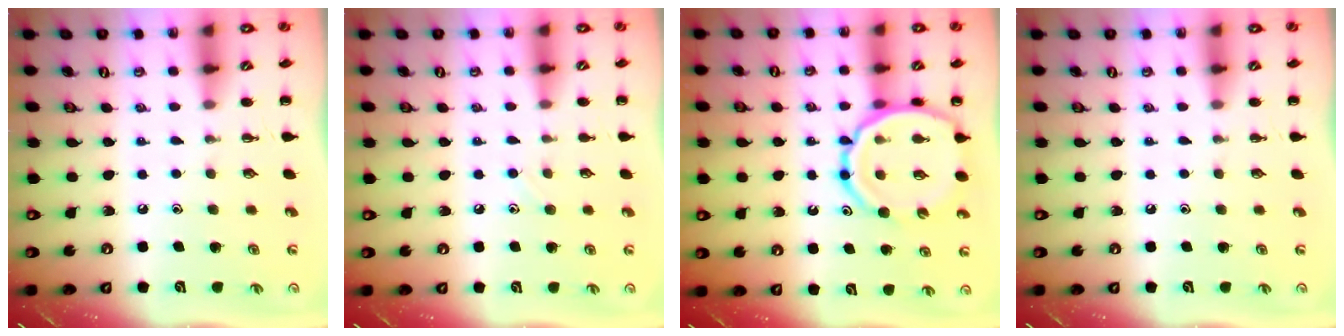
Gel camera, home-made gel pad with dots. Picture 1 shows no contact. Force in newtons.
{"total": 4.9, "press": 4.6, "slide": 1.7}
{"total": 15.0, "press": 14.8, "slide": 2.5}
{"total": 0.0}